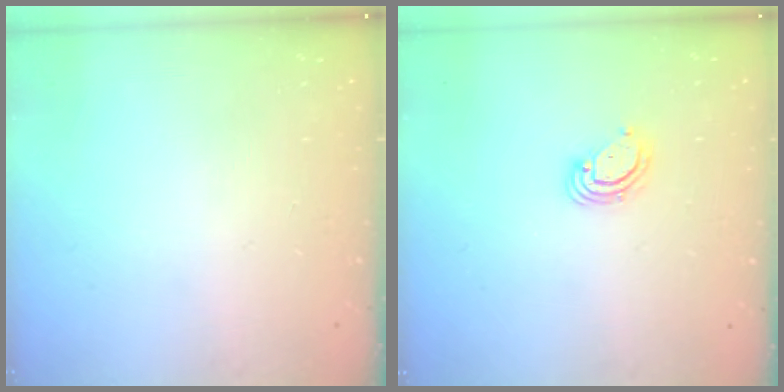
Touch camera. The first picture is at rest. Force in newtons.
{"total": 3.6, "press": 3.6, "slide": 0.3}